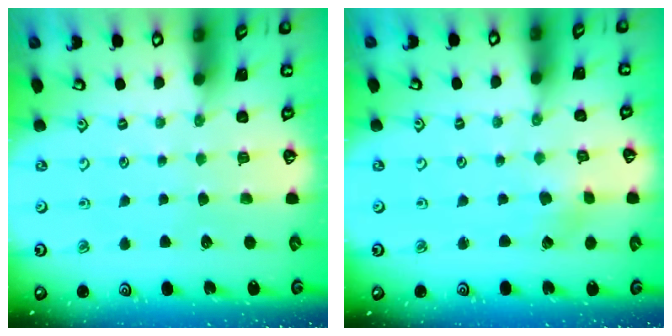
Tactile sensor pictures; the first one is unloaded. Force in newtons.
{"total": 0.9, "press": 0.9, "slide": 0.2}